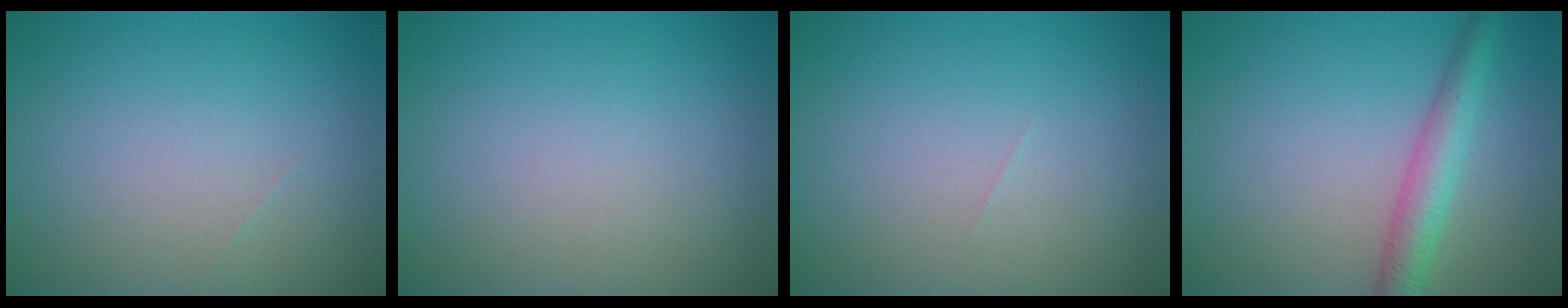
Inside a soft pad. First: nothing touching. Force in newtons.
{"total": 0.0}
{"total": 0.0}
{"total": 3.5, "press": 3.5, "slide": 0.1}